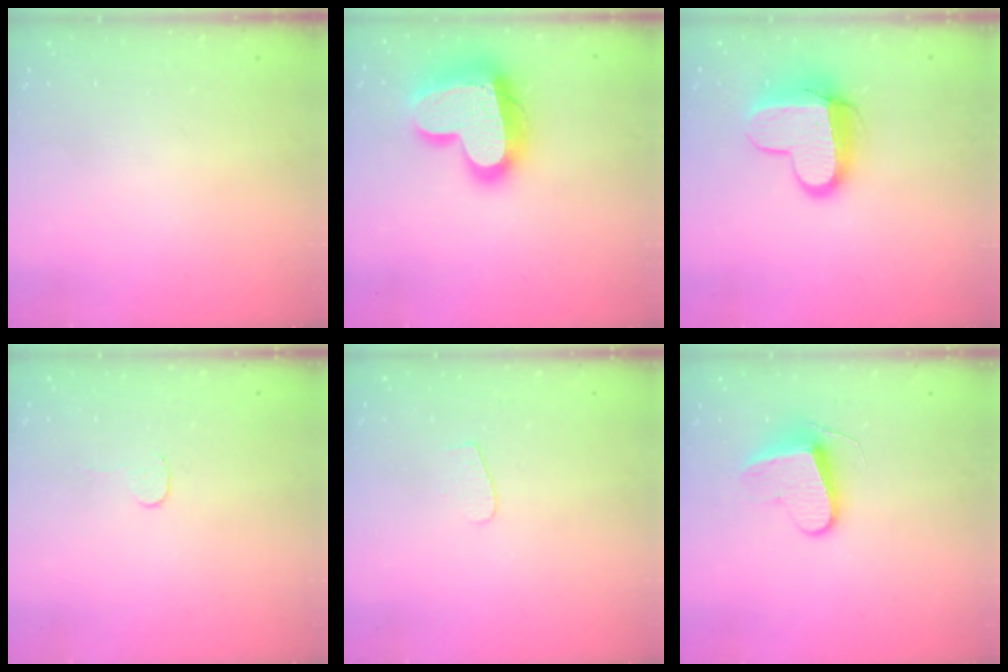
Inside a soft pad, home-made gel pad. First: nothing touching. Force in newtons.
{"total": 22.7, "press": 22.6, "slide": 1.9}
{"total": 12.7, "press": 12.7, "slide": 1.1}
{"total": 2.8, "press": 2.8, "slide": 0.2}
{"total": 3.7, "press": 3.7, "slide": 0.3}
{"total": 9.5, "press": 9.5, "slide": 0.4}